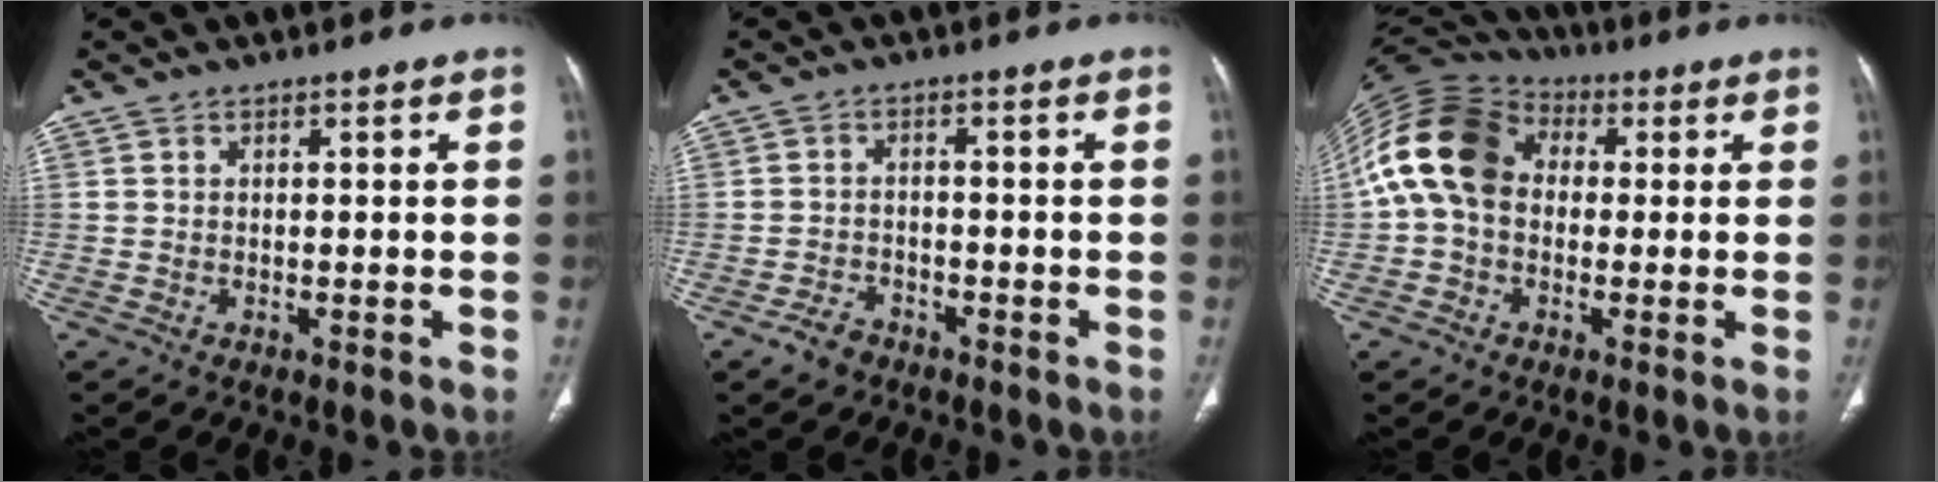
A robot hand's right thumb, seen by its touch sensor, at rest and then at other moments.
{"total": 3.3, "force": [-2.5, 2.0, 1.0], "torque": [-0.022, 0.017, -0.039]}
{"total": 15.6, "force": [1.0, 11.8, 10.1], "torque": [-0.194, 0.039, 0.007]}